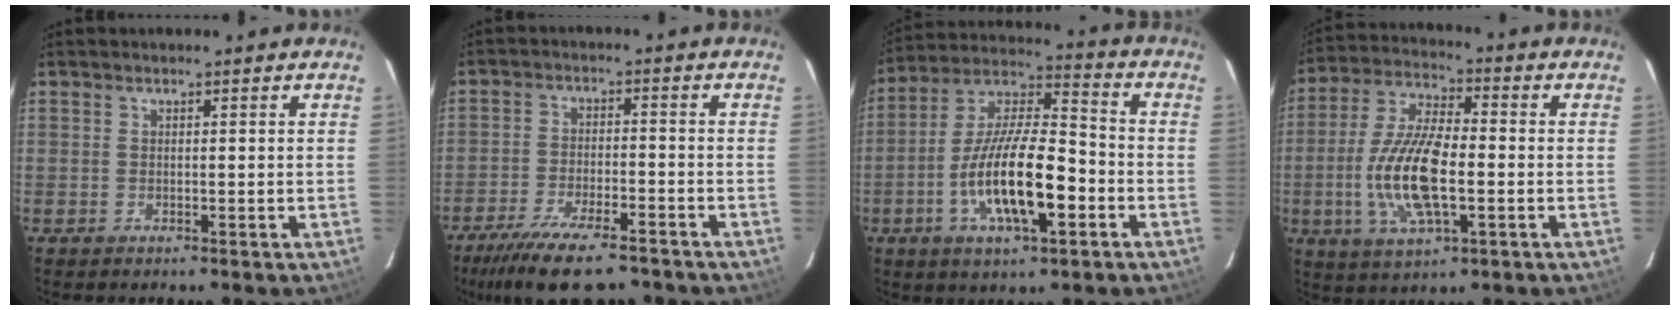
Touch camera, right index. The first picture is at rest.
{"total": 14.1, "force": [-11.2, 3.8, 7.8], "torque": [-0.167, -0.029, -0.183]}
{"total": 16.9, "force": [-5.5, 5.3, 15.1], "torque": [-0.287, -0.004, -0.101]}
{"total": 15.0, "force": [-2.9, 5.5, 13.6], "torque": [-0.285, -0.003, -0.057]}